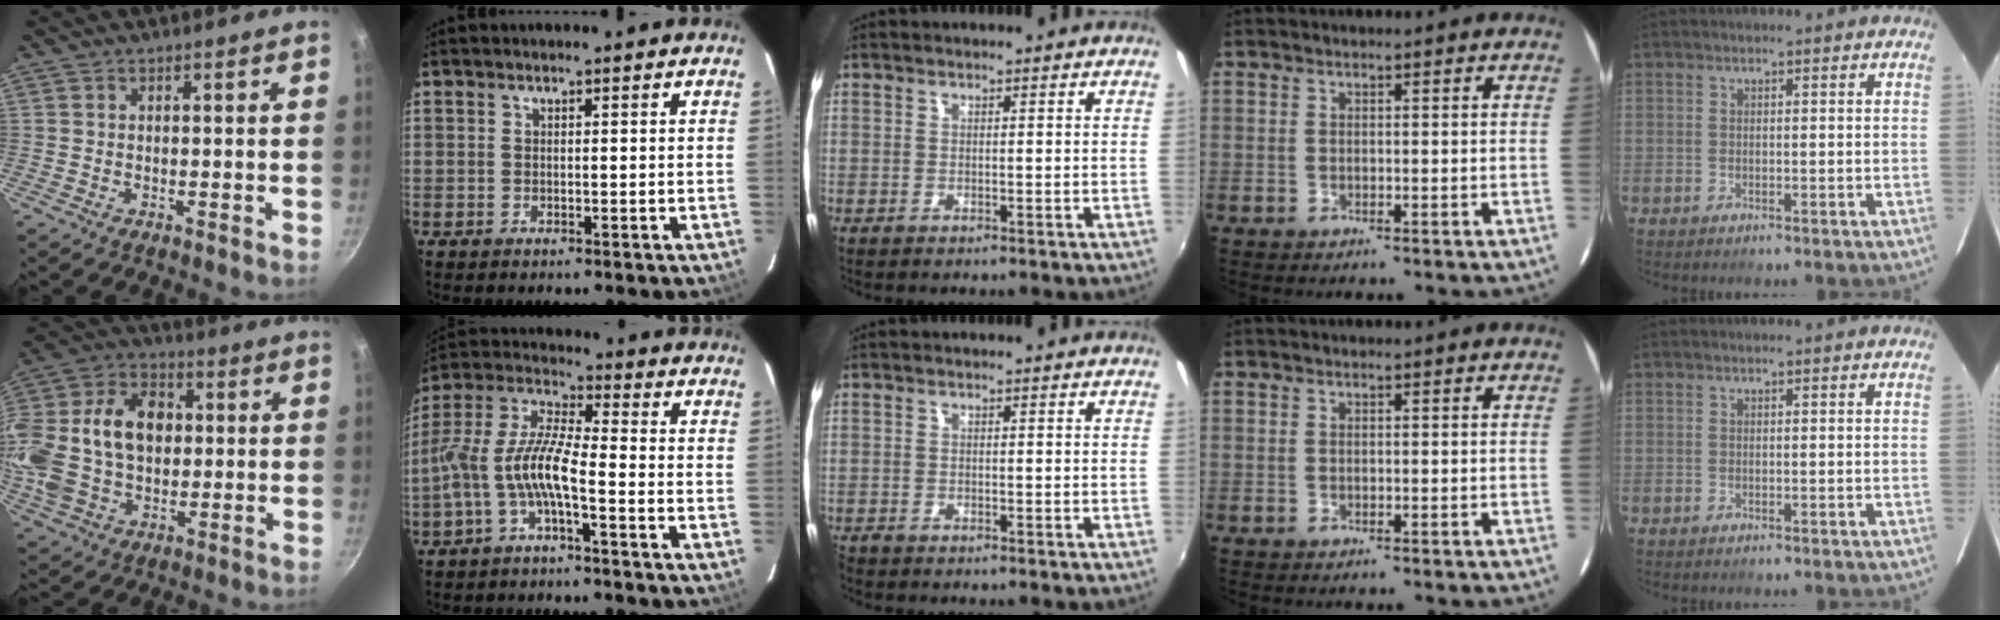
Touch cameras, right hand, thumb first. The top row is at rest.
{"thumb": {"total": 24.2, "force": [1.8, 17.0, 17.1], "torque": [-0.331, 0.033, 0.030]}, "index": {"total": 9.8, "force": [-3.8, 2.0, 8.8], "torque": [-0.200, 0.011, -0.076]}, "middle": {"total": 1.1, "force": [-1.1, 0.1, 0.3], "torque": [-0.007, -0.006, -0.022]}}